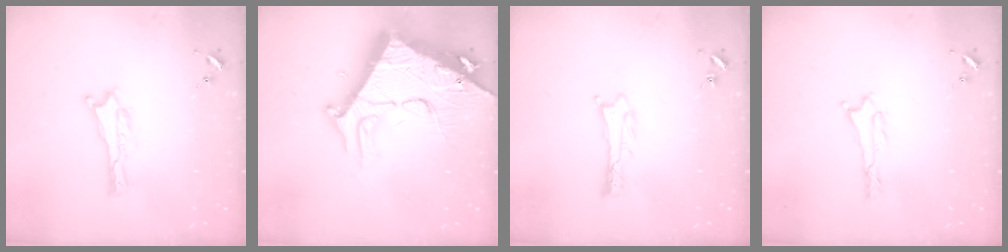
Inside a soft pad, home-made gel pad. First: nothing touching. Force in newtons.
{"total": 15.8, "press": 15.7, "slide": 1.8}
{"total": 0.6, "press": 0.6, "slide": 0.1}
{"total": 0.0}